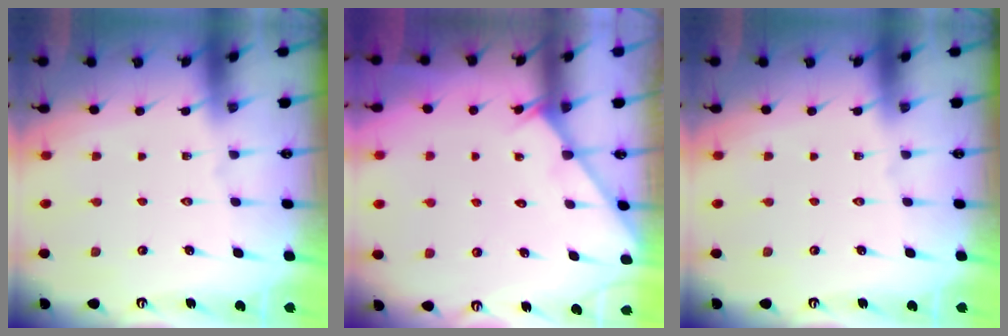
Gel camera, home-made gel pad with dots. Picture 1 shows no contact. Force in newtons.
{"total": 3.7, "press": 3.7, "slide": 0.3}
{"total": 0.0}